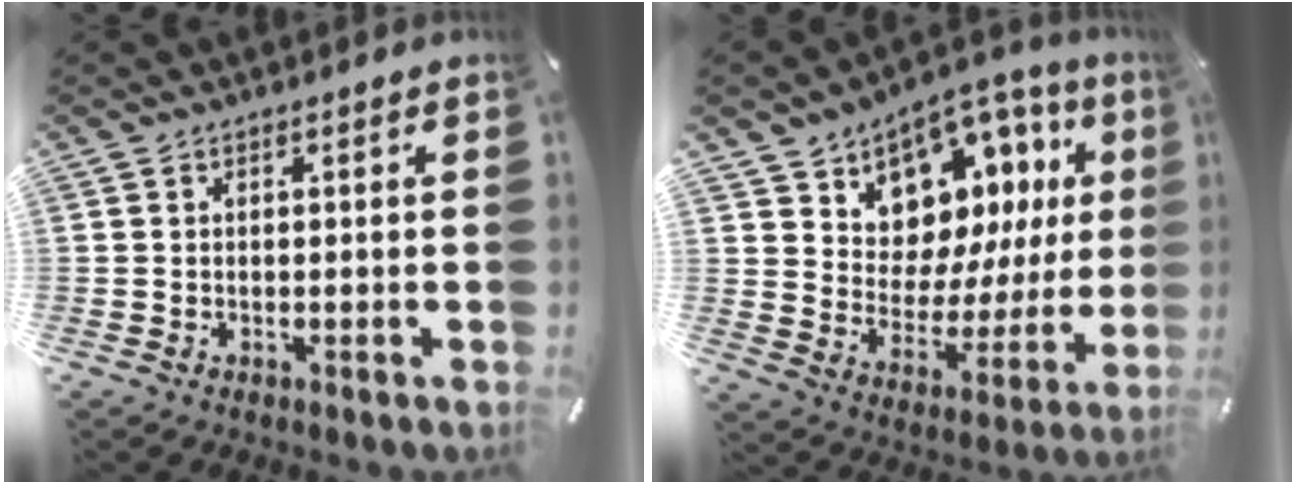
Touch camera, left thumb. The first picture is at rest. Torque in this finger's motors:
{"motor_torque": [2.26, 2.74, 1.40, -1.36, 0.16]}